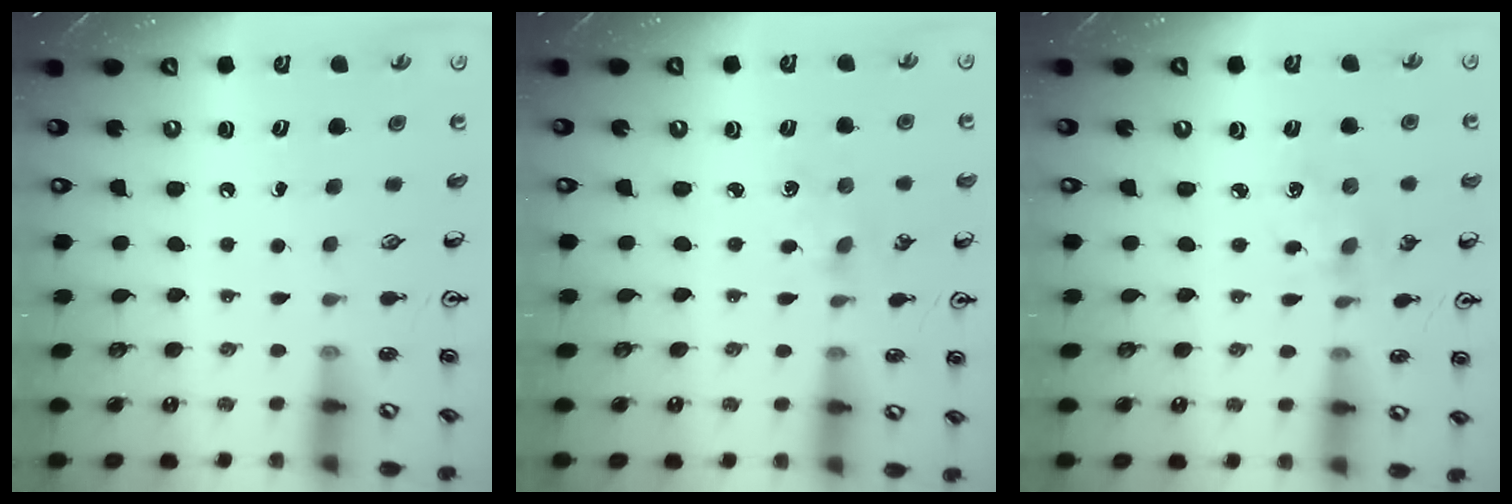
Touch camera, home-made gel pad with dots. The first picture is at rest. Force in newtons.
{"total": 0.8, "press": 0.8, "slide": 0.2}
{"total": 2.7, "press": 2.7, "slide": 0.4}